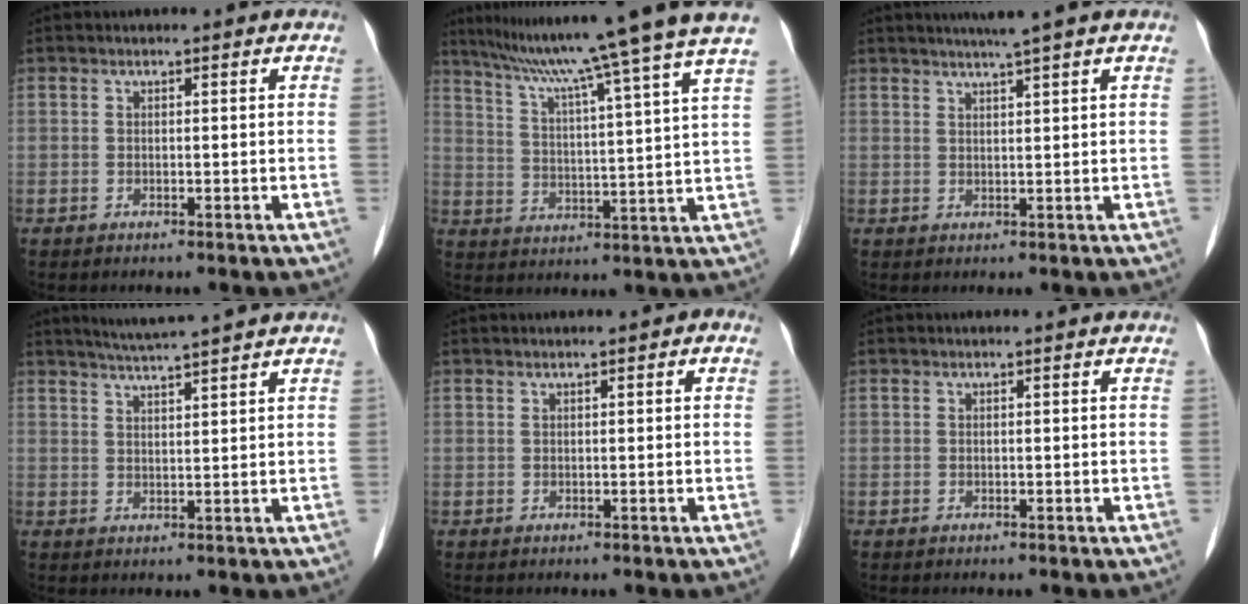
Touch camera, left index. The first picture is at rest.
{"total": 20.3, "force": [17.1, -2.4, 10.6], "torque": [-0.172, -0.027, 0.231]}
{"total": 4.0, "force": [3.1, -1.1, 2.1], "torque": [-0.030, 0.006, 0.053]}
{"total": 6.9, "force": [6.1, -0.8, 3.0], "torque": [-0.057, 0.019, 0.096]}
{"total": 1.3, "force": [0.6, 0.4, 1.1], "torque": [-0.018, 0.011, 0.007]}
{"total": 0.0}